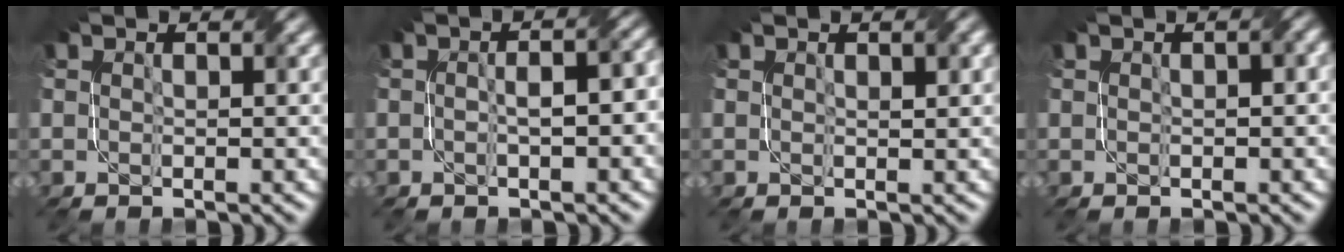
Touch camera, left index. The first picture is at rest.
{"total": 3.7, "force": [-0.6, 1.4, 3.4], "torque": [-0.040, 0.014, -0.010]}
{"total": 0.9, "force": [0.5, 0.2, 0.8], "torque": [-0.012, 0.001, 0.010]}
{"total": 1.4, "force": [0.3, 0.4, 1.3], "torque": [-0.021, 0.007, 0.006]}